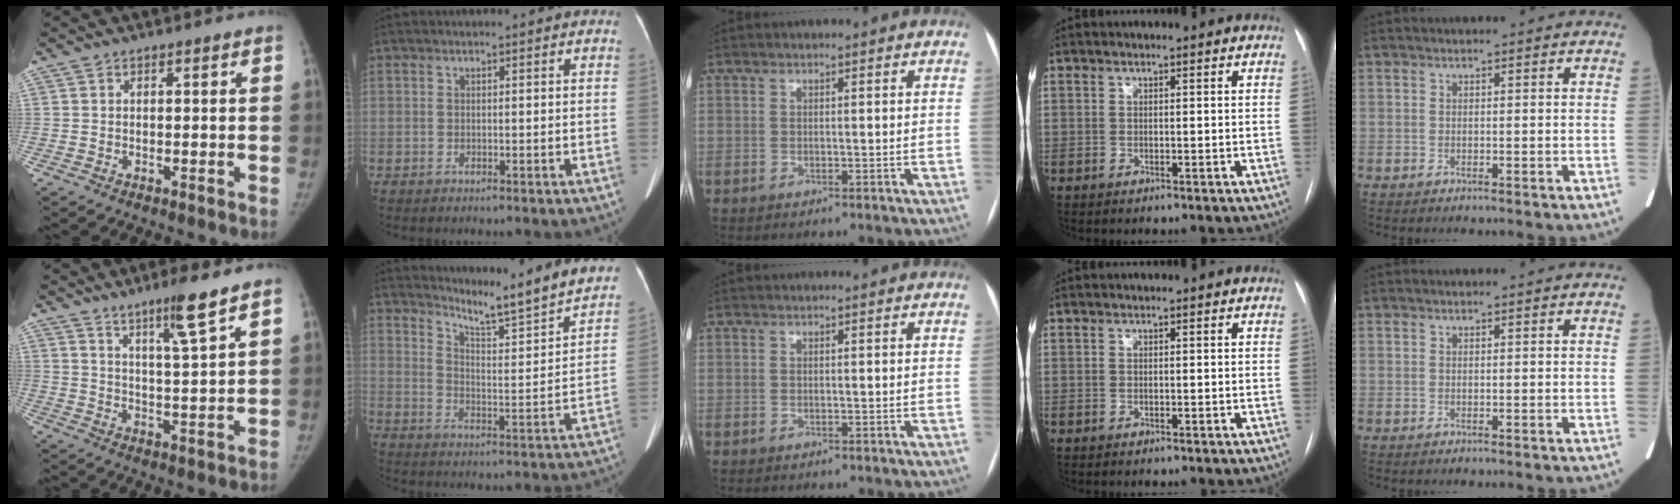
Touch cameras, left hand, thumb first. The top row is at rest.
{"thumb": {"total": 7.8, "force": [5.6, -0.2, 5.5], "torque": [-0.091, -0.041, 0.097]}, "index": {"total": 15.0, "force": [14.4, -0.6, 4.2], "torque": [-0.072, -0.050, 0.194]}}